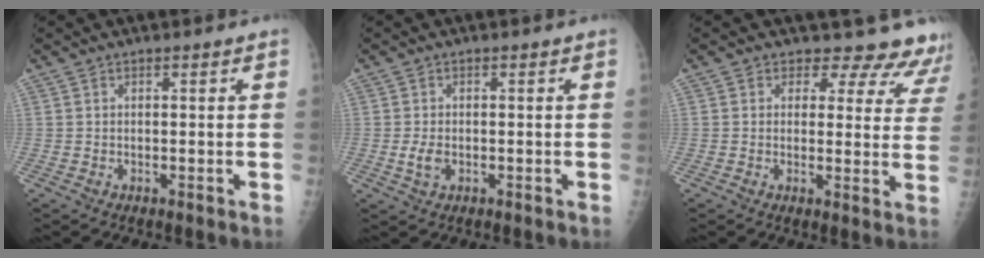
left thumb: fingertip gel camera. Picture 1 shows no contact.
{"total": 2.6, "force": [-0.5, 1.7, 2.0], "torque": [-0.037, -0.002, -0.007]}
{"total": 12.7, "force": [11.3, 5.6, 1.2], "torque": [0.042, -0.071, 0.097]}